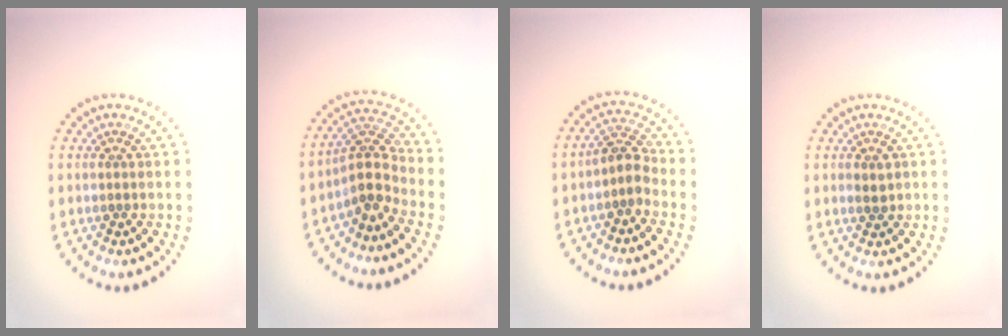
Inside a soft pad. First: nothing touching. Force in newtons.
{"total": 3.4, "press": 2.5, "slide": 2.3}
{"total": 2.5, "press": 2.1, "slide": 1.5}
{"total": 1.2, "press": 1.2, "slide": 0.2}